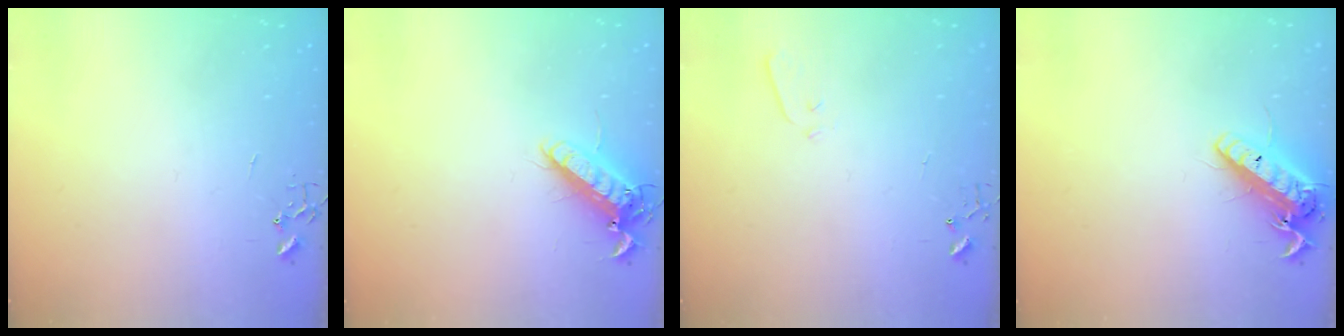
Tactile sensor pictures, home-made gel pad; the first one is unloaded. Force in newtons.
{"total": 13.3, "press": 13.0, "slide": 2.5}
{"total": 3.6, "press": 3.5, "slide": 0.6}
{"total": 15.1, "press": 14.8, "slide": 3.3}